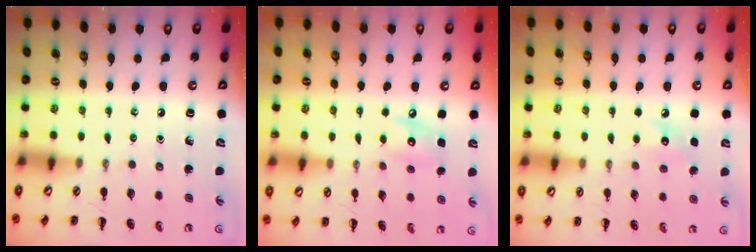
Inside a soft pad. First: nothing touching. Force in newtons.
{"total": 8.0, "press": 8.0, "slide": 0.9}
{"total": 6.8, "press": 6.5, "slide": 1.7}